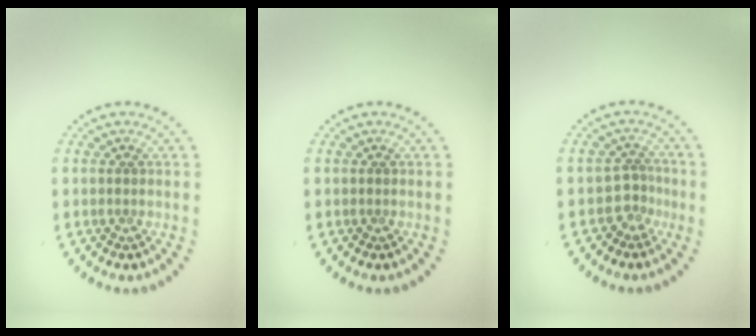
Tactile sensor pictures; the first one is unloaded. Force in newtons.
{"total": 0.0}
{"total": 1.9, "press": 1.2, "slide": 1.4}